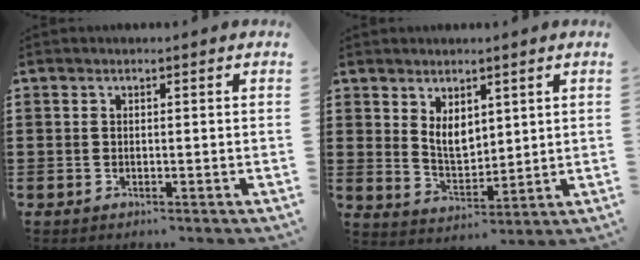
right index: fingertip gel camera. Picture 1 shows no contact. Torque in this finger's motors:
{"motor_torque": [0.21, 0.02, 0.17, 0.06]}